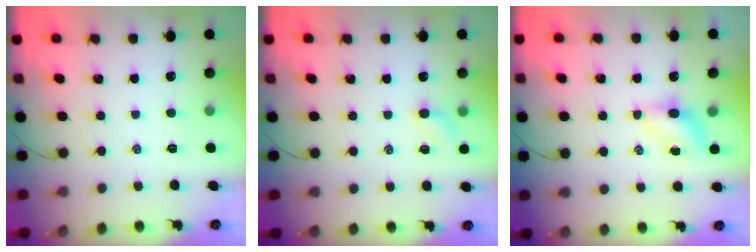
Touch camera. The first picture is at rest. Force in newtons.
{"total": 4.9, "press": 4.8, "slide": 1.1}
{"total": 4.2, "press": 4.0, "slide": 1.1}